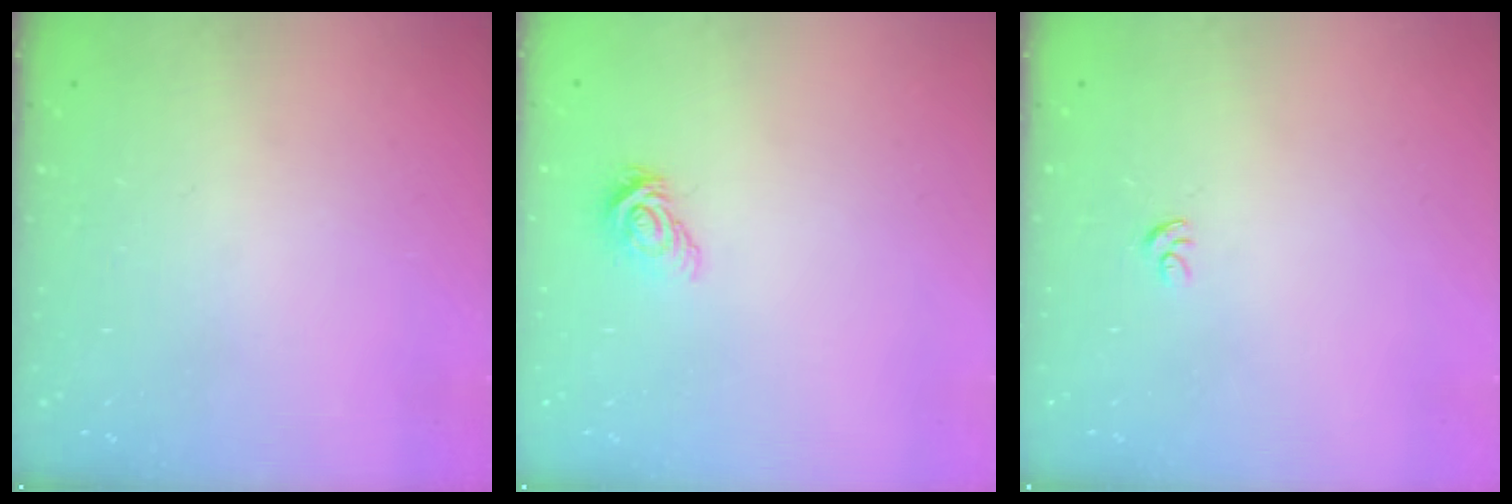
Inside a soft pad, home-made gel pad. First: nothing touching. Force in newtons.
{"total": 6.7, "press": 6.7, "slide": 0.2}
{"total": 2.4, "press": 2.4, "slide": 0.1}